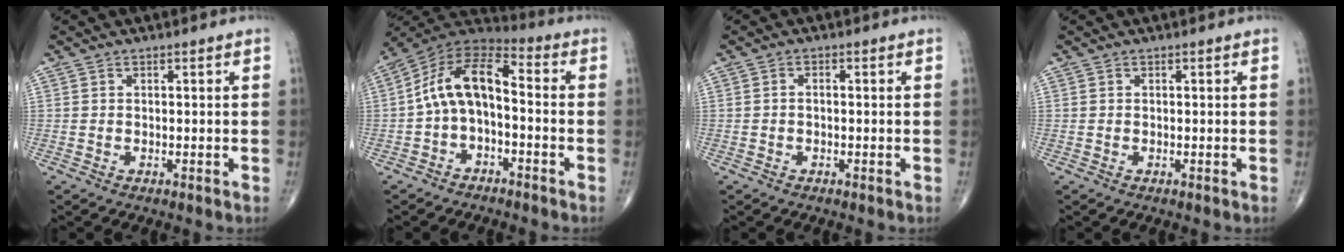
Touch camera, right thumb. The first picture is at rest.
{"total": 11.6, "force": [-1.4, 6.4, 9.6], "torque": [-0.165, 0.054, -0.038]}
{"total": 0.7, "force": [-0.2, 0.4, 0.6], "torque": [-0.008, 0.003, -0.007]}
{"total": 0.0}